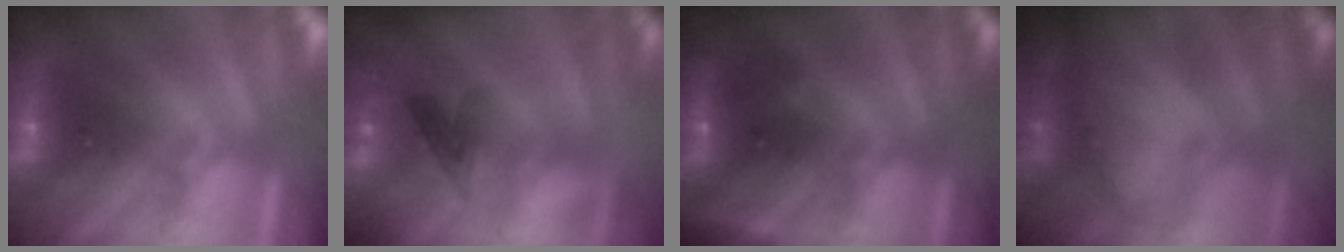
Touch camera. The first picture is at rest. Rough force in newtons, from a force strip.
{"total": 2.2}
{"total": 2.7}
{"total": 9.5}